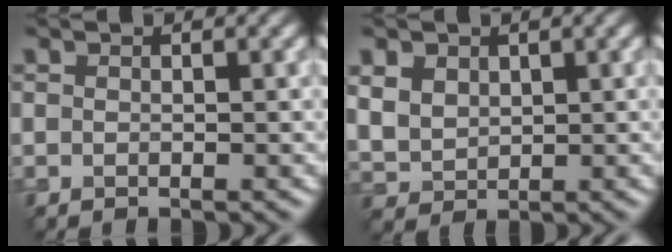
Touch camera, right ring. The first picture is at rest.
{"total": 4.0, "force": [1.6, 3.0, 2.0], "torque": [-0.062, 0.004, 0.039]}